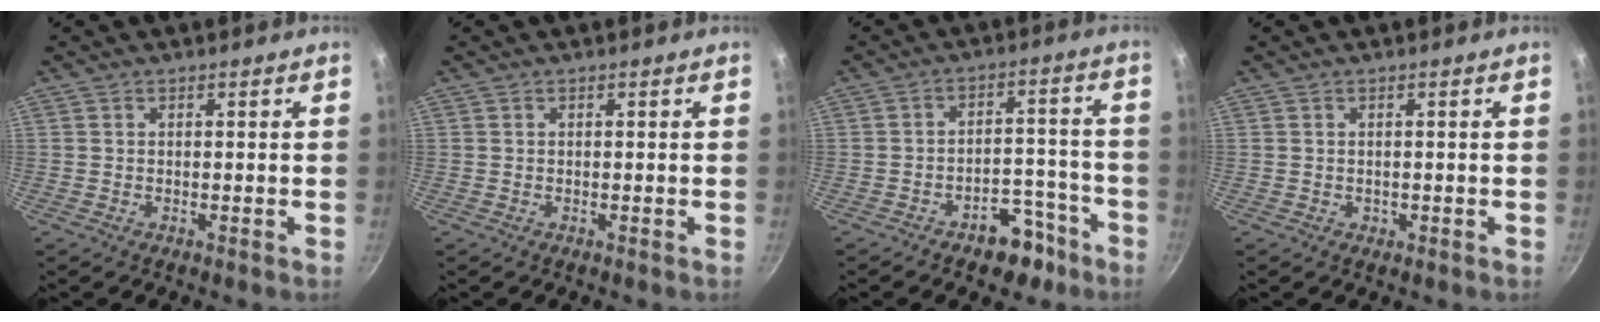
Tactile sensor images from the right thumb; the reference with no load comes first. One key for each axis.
{"total": 0.0}
{"total": 8.4, "fx": -5.5, "fy": 4.8, "fz": 4.3, "tx": -0.034, "ty": 0.055, "tz": -0.080}
{"total": 0.6, "fx": -0.1, "fy": 0.6, "fz": 0.2, "tx": -0.002, "ty": 0.002, "tz": -0.001}